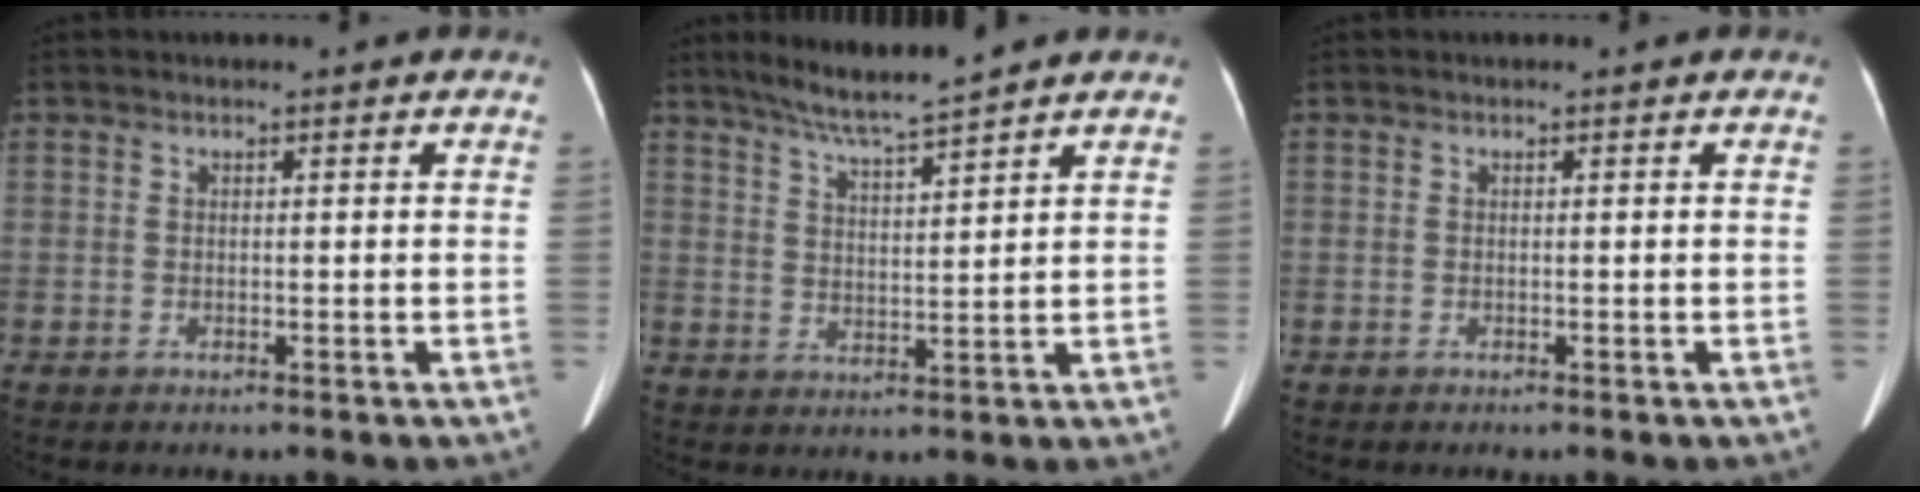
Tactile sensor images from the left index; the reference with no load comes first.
{"total": 7.2, "force": [6.3, -0.8, 3.5], "torque": [-0.068, 0.001, 0.117]}
{"total": 0.0}